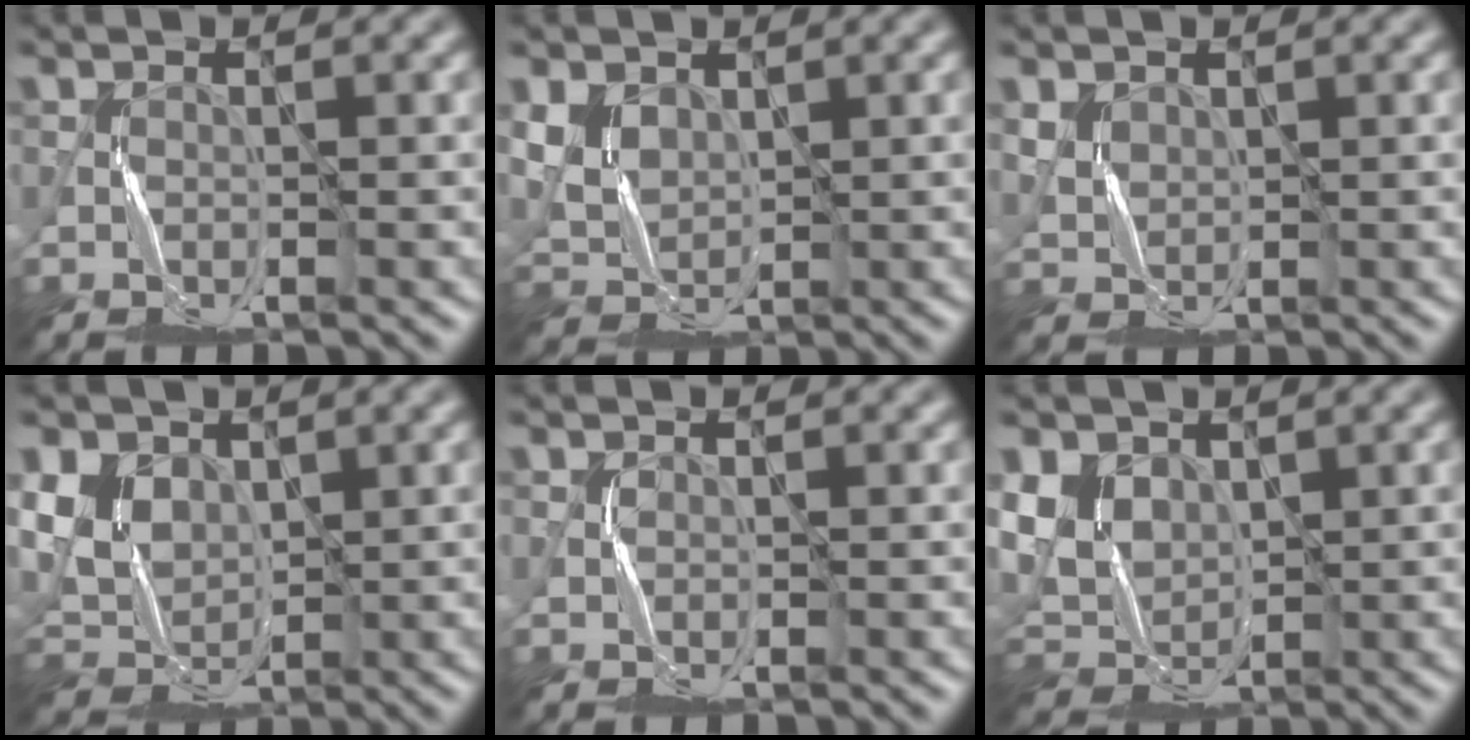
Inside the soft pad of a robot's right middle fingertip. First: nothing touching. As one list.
[{"total": 3.5, "force": [1.6, 2.4, 2.0], "torque": [-0.053, -0.005, 0.032]}, {"total": 1.6, "force": [0.9, 1.2, 0.6], "torque": [-0.020, -0.005, 0.023]}, {"total": 5.6, "force": [1.9, 4.1, 3.3], "torque": [-0.078, -0.001, 0.034]}, {"total": 0.0}, {"total": 5.5, "force": [1.9, 4.1, 3.2], "torque": [-0.074, -0.003, 0.034]}]